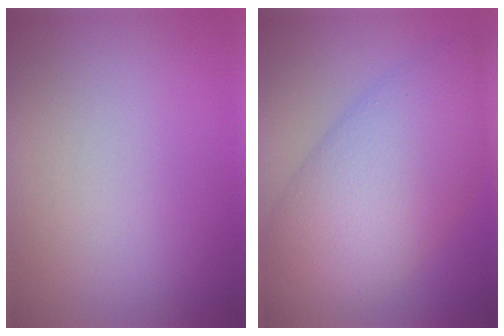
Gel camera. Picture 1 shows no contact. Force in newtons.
{"total": 10.8, "press": 10.8, "slide": 0.2}